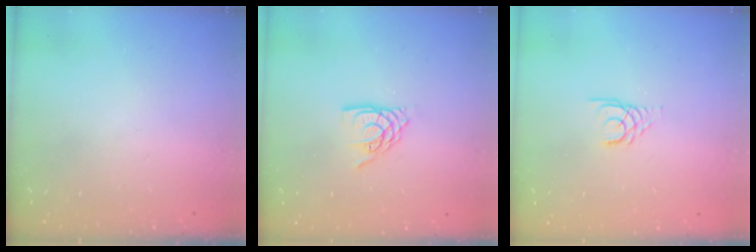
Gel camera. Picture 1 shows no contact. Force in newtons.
{"total": 7.9, "press": 7.9, "slide": 0.6}
{"total": 3.0, "press": 2.9, "slide": 0.3}